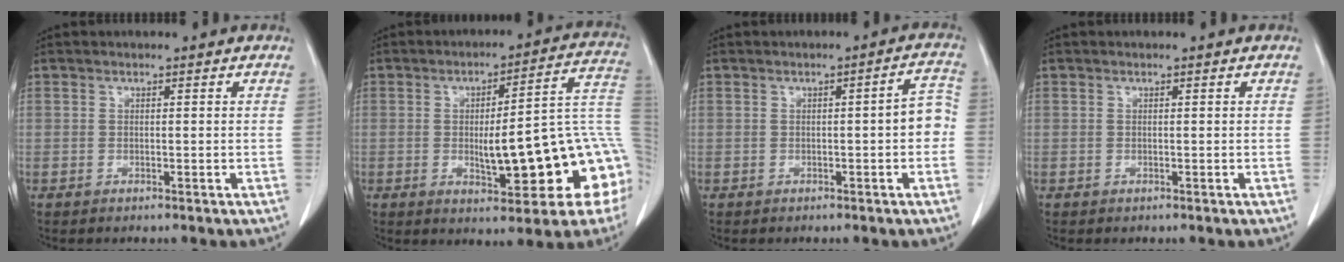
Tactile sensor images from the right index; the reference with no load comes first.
{"total": 18.9, "force": [-3.0, 3.9, 18.3], "torque": [-0.156, 0.035, -0.025]}
{"total": 4.1, "force": [-0.6, 0.8, 3.9], "torque": [-0.042, 0.015, -0.010]}
{"total": 0.0}